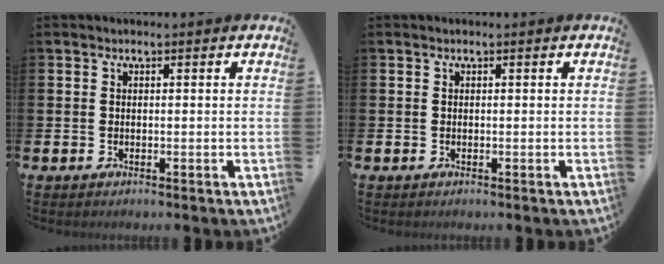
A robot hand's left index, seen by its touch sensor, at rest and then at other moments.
{"total": 0.0}